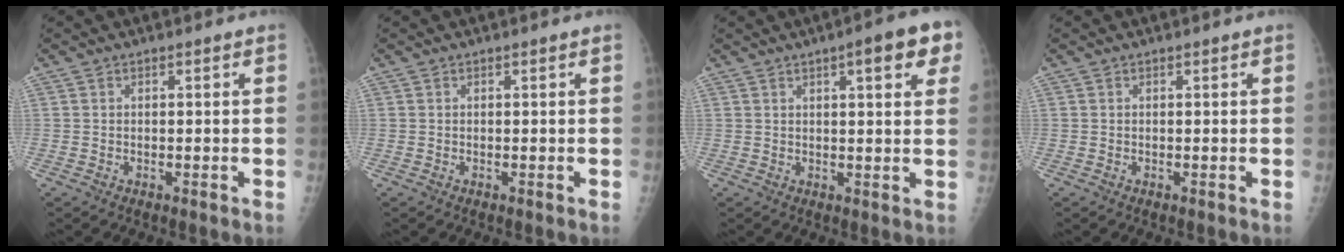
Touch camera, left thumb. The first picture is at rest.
{"total": 0.0}
{"total": 8.8, "force": [4.1, 2.2, 7.4], "torque": [-0.075, -0.004, 0.047]}
{"total": 0.0}